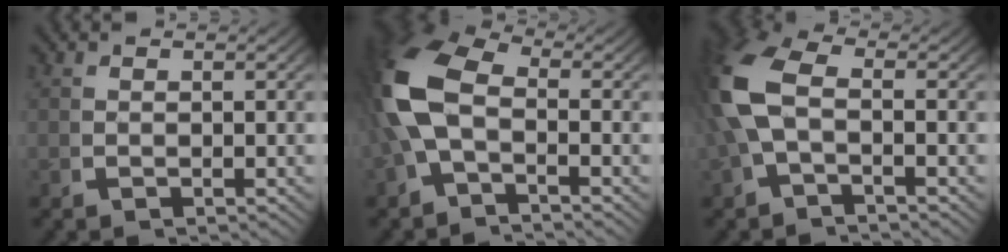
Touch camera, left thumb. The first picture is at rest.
{"total": 8.9, "force": [-0.2, 5.8, 6.7], "torque": [-0.164, -0.003, -0.003]}
{"total": 7.0, "force": [-0.2, 4.4, 5.4], "torque": [-0.150, -0.009, 0.001]}